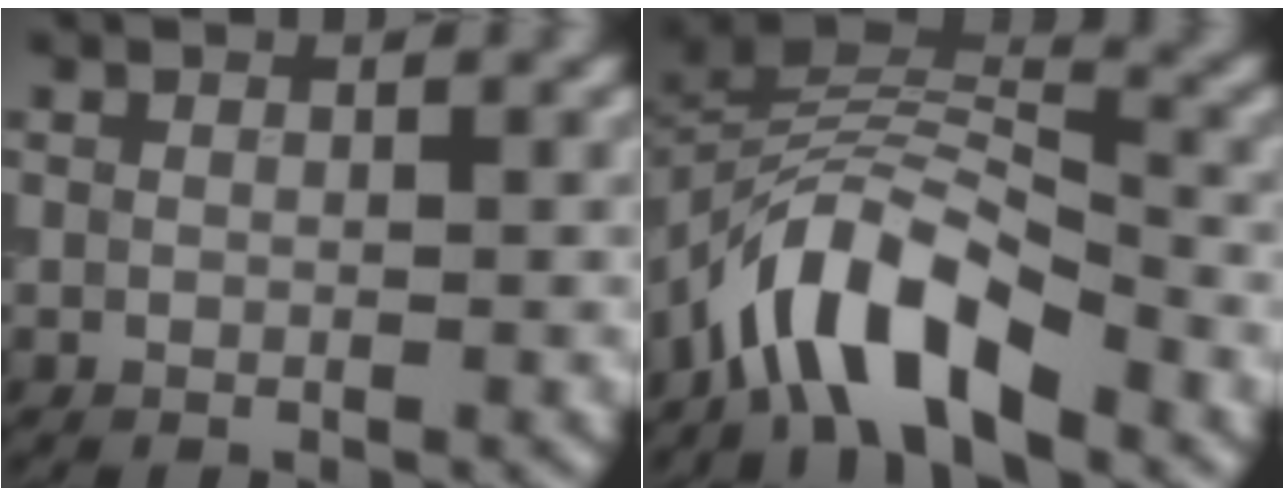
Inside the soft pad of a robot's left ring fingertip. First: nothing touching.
{"total": 7.4, "force": [-5.0, 2.7, 4.7], "torque": [-0.068, 0.006, -0.098]}